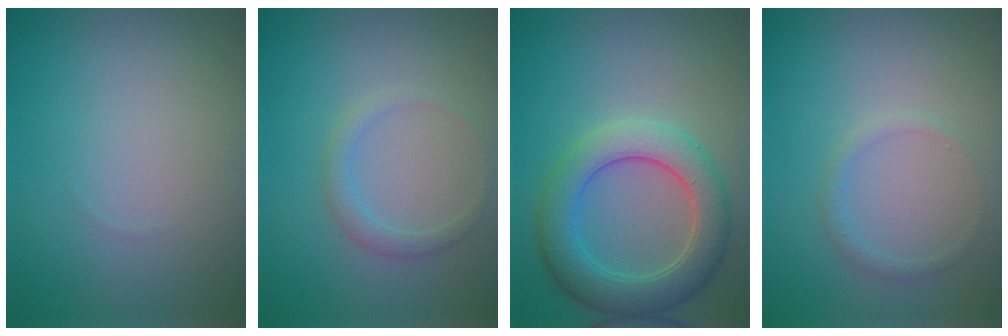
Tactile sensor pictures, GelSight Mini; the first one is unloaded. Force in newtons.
{"total": 1.6, "press": 1.6, "slide": 0.1}
{"total": 5.9, "press": 5.9, "slide": 0.4}
{"total": 1.0, "press": 1.0, "slide": 0.0}